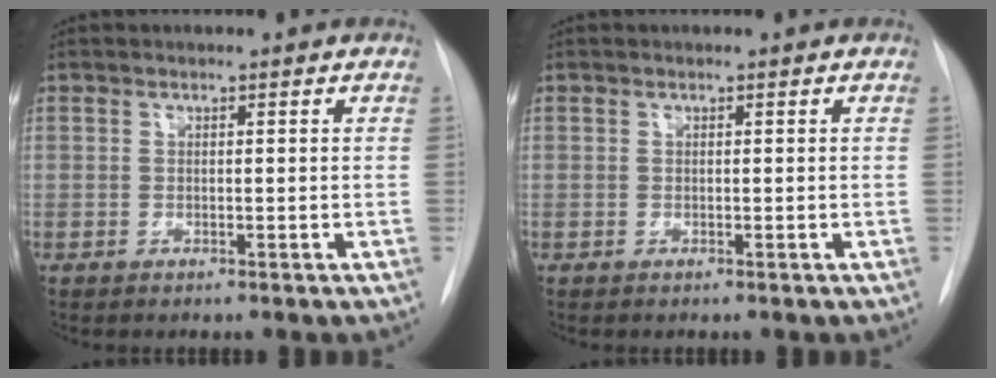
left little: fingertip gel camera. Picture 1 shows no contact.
{"total": 0.0}